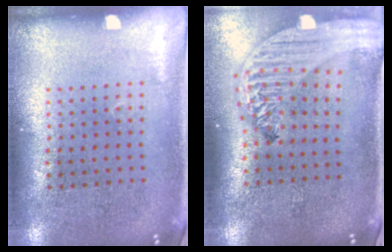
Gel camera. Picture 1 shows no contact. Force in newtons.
{"total": 2.9, "press": 2.2, "slide": 1.8}